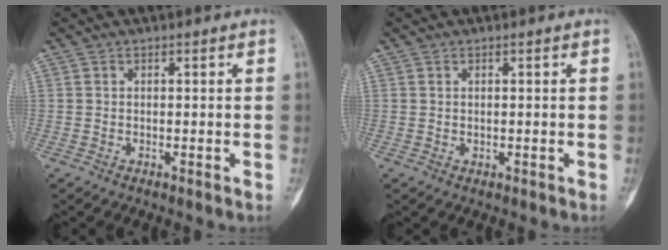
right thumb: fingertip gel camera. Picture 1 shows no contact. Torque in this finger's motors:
{"motor_torque": [-0.25, 0.27, -0.37, 0.20, -0.11]}